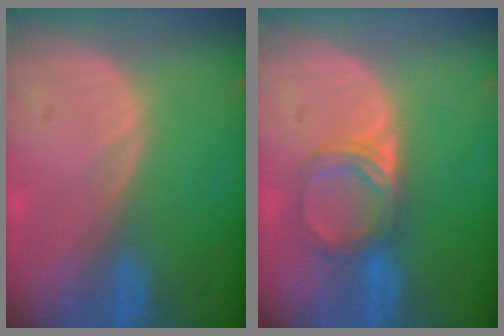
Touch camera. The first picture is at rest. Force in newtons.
{"total": 5.0, "press": 4.6, "slide": 1.8}